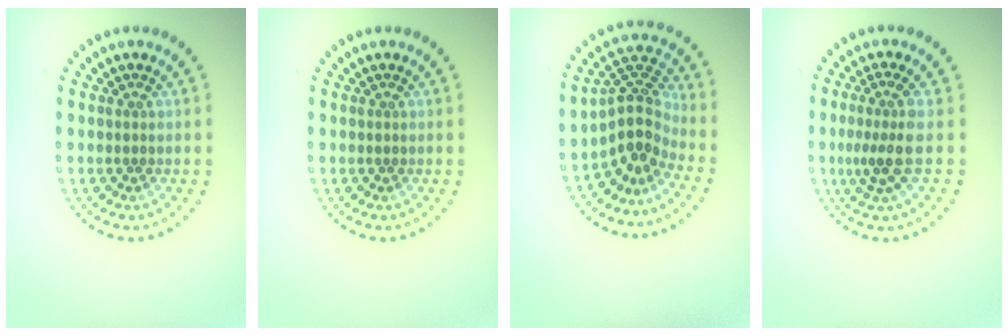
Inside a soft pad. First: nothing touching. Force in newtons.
{"total": 0.0}
{"total": 3.9, "press": 2.8, "slide": 2.8}
{"total": 2.9, "press": 2.1, "slide": 2.0}